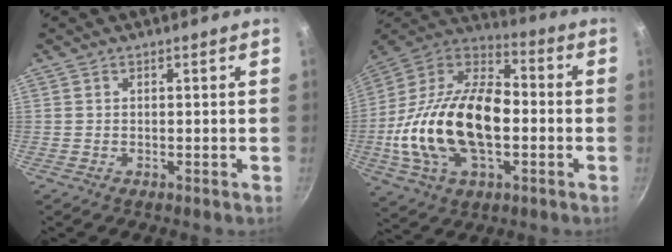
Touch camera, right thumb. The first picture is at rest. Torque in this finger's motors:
{"motor_torque": [-0.36, 2.00, 2.07, -0.70, 0.61]}